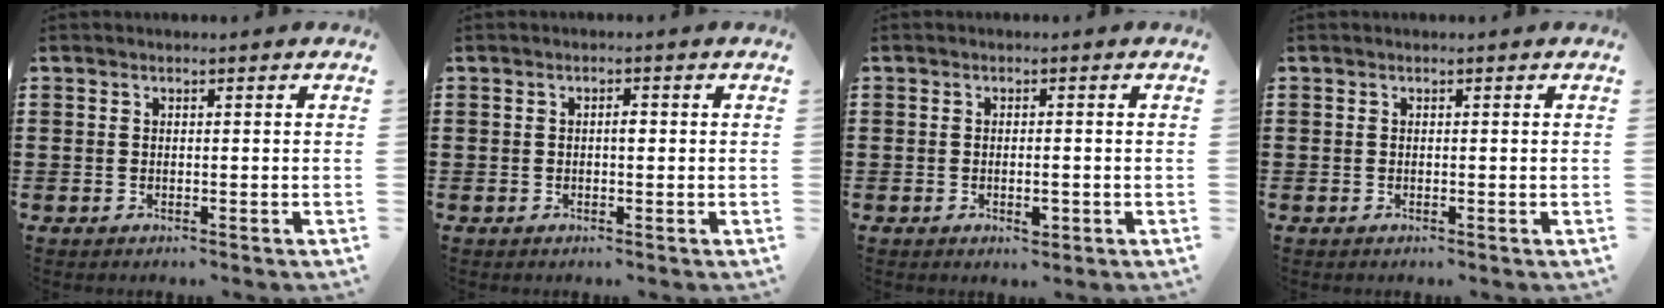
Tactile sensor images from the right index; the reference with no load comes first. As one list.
[{"total": 1.4, "force": [0.0, 0.5, 1.3], "torque": [-0.026, 0.003, -0.002]}, {"total": 2.3, "force": [-0.8, 0.8, 2.0], "torque": [-0.035, 0.000, -0.014]}, {"total": 0.0}]